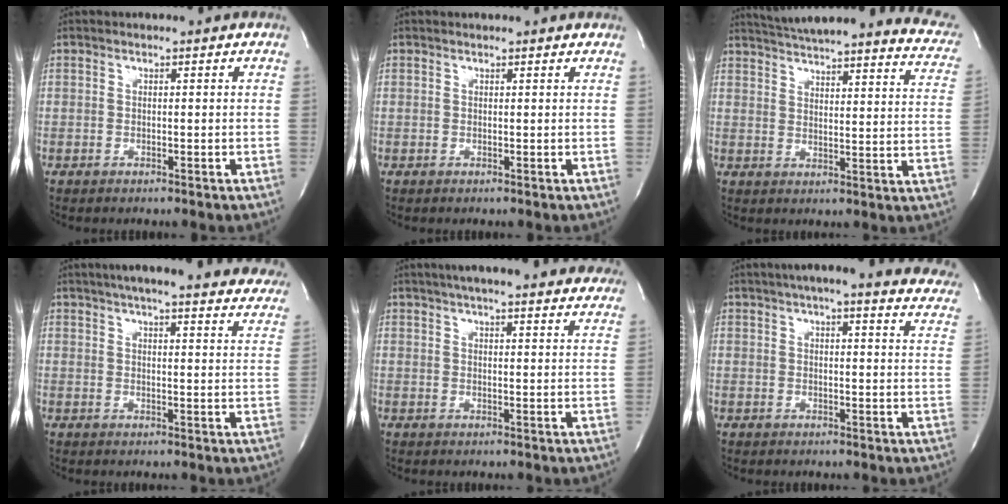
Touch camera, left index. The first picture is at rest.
{"total": 2.9, "force": [2.9, 0.3, 0.6], "torque": [-0.013, 0.016, 0.027]}
{"total": 24.5, "force": [22.4, 3.0, 9.6], "torque": [-0.135, -0.067, 0.260]}
{"total": 28.1, "force": [25.1, 3.8, 12.1], "torque": [-0.185, -0.042, 0.291]}
{"total": 23.6, "force": [20.9, 3.3, 10.6], "torque": [-0.162, 0.003, 0.252]}
{"total": 23.4, "force": [21.0, 2.8, 9.8], "torque": [-0.138, -0.047, 0.233]}